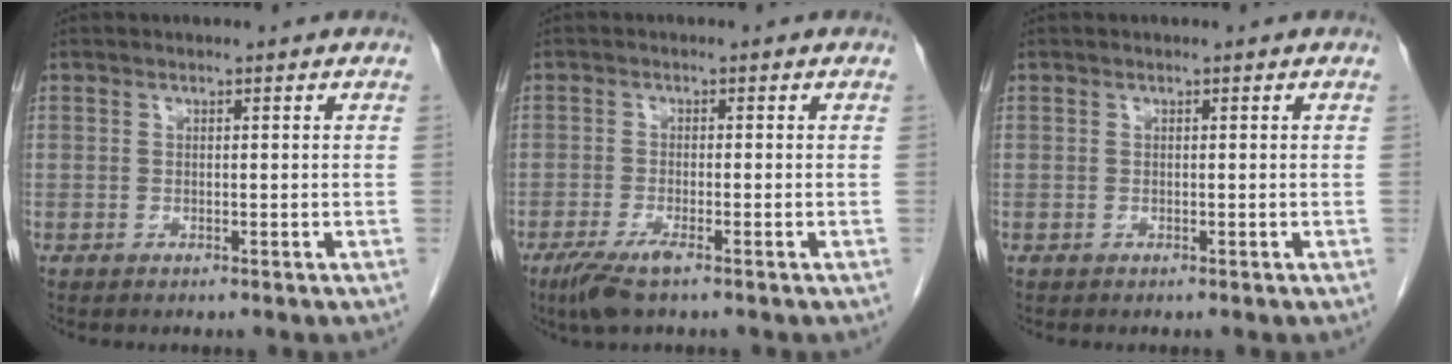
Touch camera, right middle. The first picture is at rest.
{"total": 4.2, "force": [-2.8, 0.5, 3.2], "torque": [-0.067, -0.012, -0.052]}
{"total": 0.0}